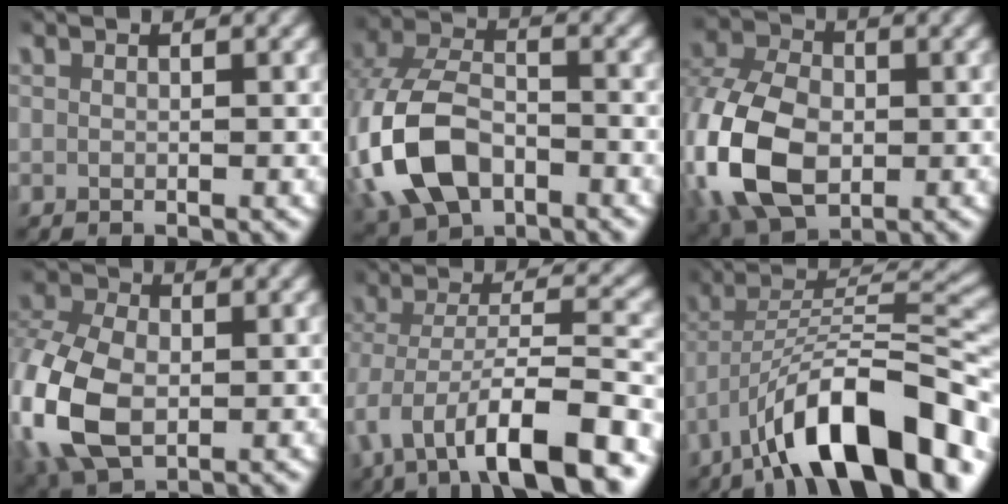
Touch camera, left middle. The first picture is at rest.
{"total": 10.5, "force": [-1.9, 7.9, 6.6], "torque": [-0.187, -0.032, -0.020]}
{"total": 11.1, "force": [-1.6, 8.4, 7.0], "torque": [-0.197, -0.040, -0.006]}
{"total": 9.4, "force": [-1.2, 7.3, 5.9], "torque": [-0.181, -0.037, -0.001]}
{"total": 7.9, "force": [-3.5, 3.1, 6.4], "torque": [-0.117, -0.008, -0.050]}
{"total": 10.1, "force": [-4.8, 4.0, 8.0], "torque": [-0.141, -0.013, -0.061]}